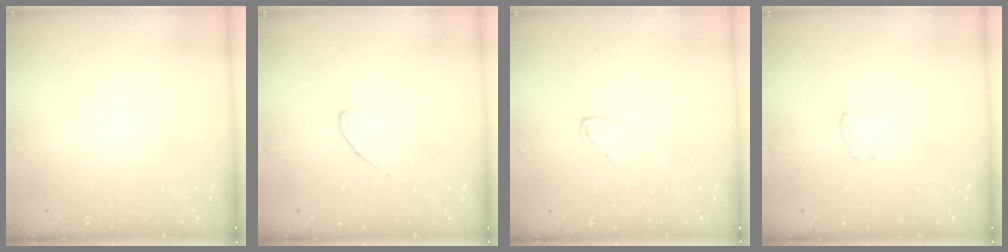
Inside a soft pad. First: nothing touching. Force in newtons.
{"total": 6.4, "press": 6.4, "slide": 0.6}
{"total": 5.0, "press": 4.9, "slide": 0.4}
{"total": 4.1, "press": 4.1, "slide": 0.4}